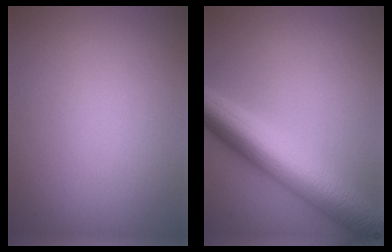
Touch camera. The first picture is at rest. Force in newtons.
{"total": 8.9, "press": 8.9, "slide": 0.2}